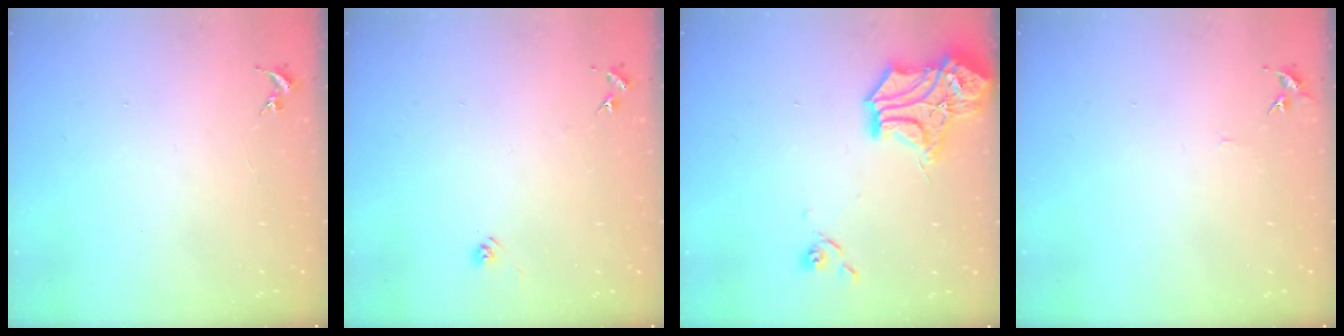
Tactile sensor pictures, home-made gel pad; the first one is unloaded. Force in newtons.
{"total": 6.3, "press": 6.3, "slide": 0.5}
{"total": 16.6, "press": 16.4, "slide": 2.4}
{"total": 4.5, "press": 4.5, "slide": 0.5}